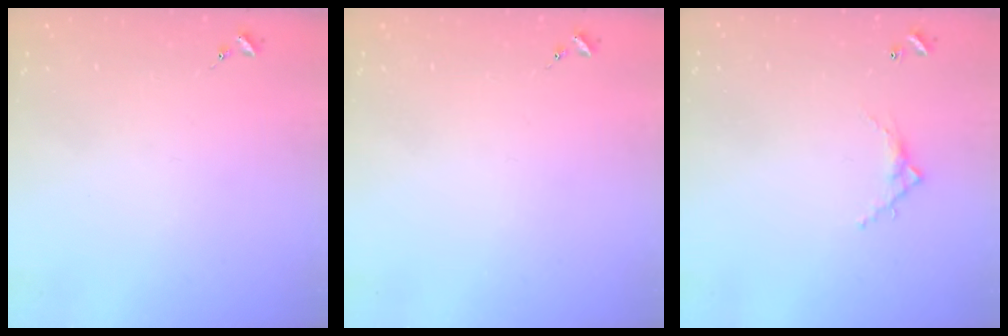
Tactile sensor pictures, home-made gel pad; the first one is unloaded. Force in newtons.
{"total": 0.0}
{"total": 5.2, "press": 5.2, "slide": 0.2}